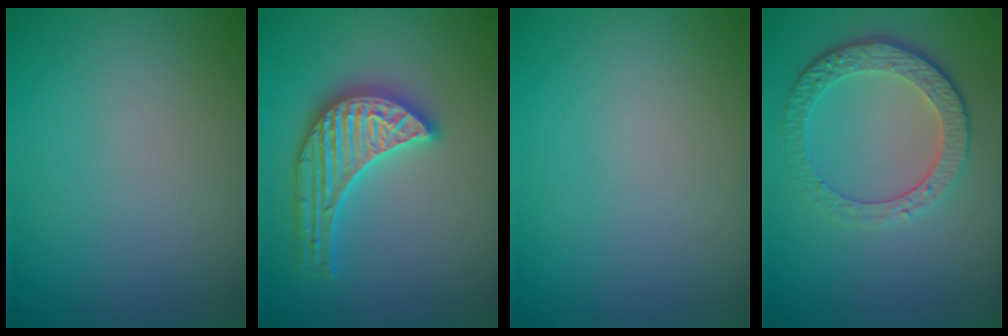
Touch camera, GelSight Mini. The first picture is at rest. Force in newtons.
{"total": 4.2, "press": 4.1, "slide": 0.5}
{"total": 0.0}
{"total": 4.6, "press": 3.4, "slide": 3.1}